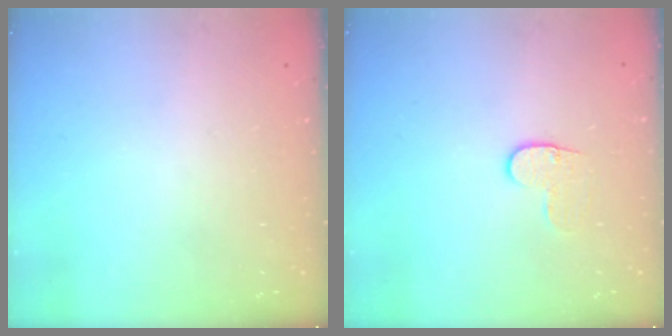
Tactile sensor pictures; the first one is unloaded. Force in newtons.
{"total": 5.7, "press": 5.6, "slide": 0.6}